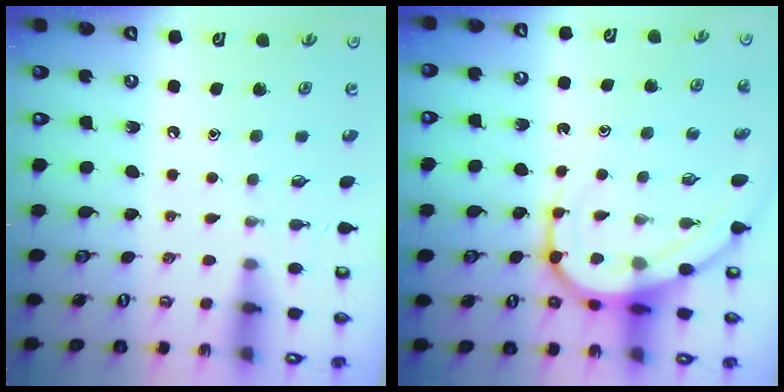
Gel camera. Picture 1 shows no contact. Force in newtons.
{"total": 10.9, "press": 10.8, "slide": 1.0}